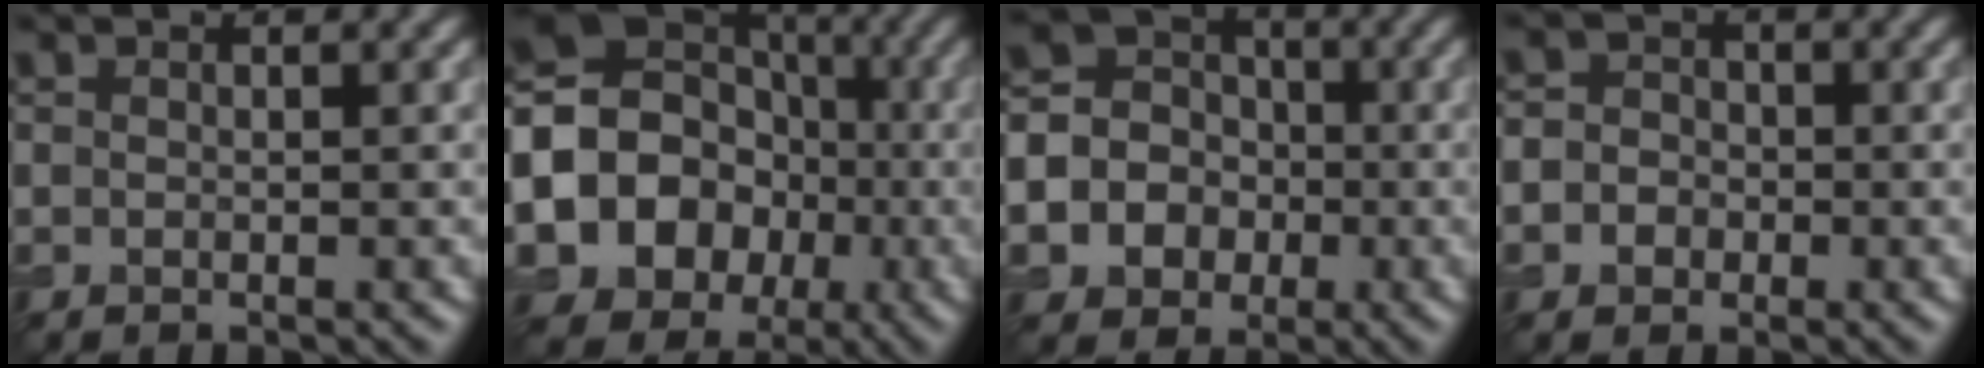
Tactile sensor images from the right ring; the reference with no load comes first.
{"total": 17.3, "force": [-3.3, 15.6, 6.7], "torque": [-0.149, -0.003, -0.077]}
{"total": 10.8, "force": [-3.6, 9.8, 2.8], "torque": [-0.087, -0.019, -0.077]}
{"total": 3.5, "force": [-0.6, 3.3, 1.2], "torque": [0.010, 0.015, -0.040]}